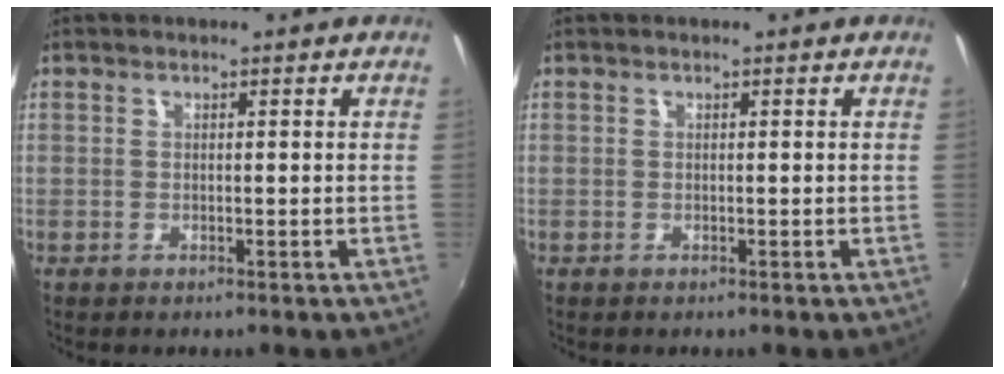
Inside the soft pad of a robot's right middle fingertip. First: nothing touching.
{"total": 0.0}